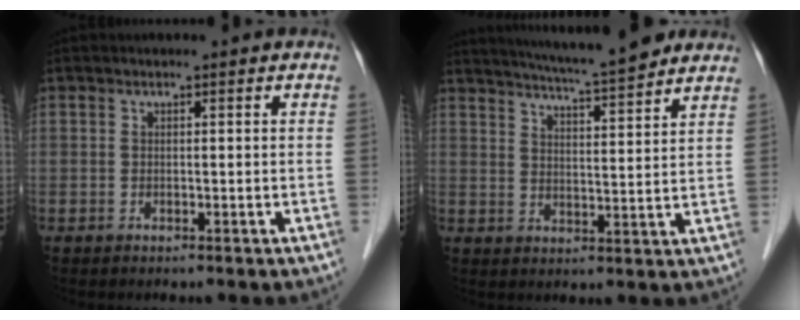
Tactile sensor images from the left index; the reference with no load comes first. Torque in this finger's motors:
{"motor_torque": [1.02, -1.12, 0.50, 0.12]}